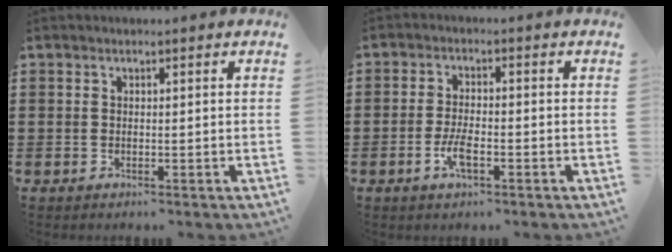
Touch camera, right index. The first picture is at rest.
{"total": 4.0, "force": [-1.7, 1.4, 3.4], "torque": [-0.077, -0.002, -0.036]}